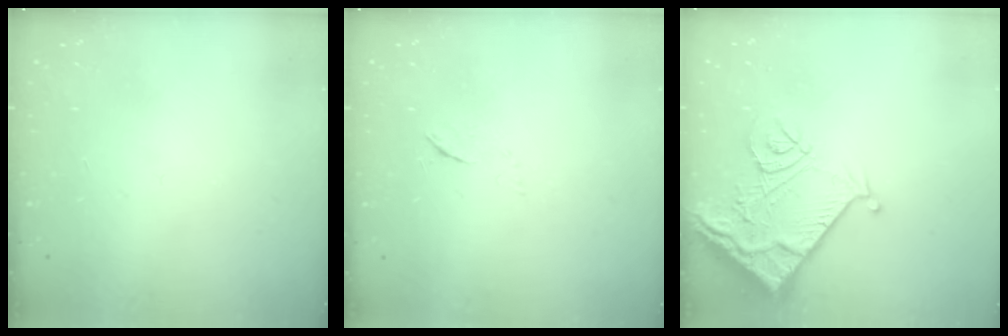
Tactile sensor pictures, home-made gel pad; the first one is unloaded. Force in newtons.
{"total": 3.7, "press": 3.7, "slide": 0.4}
{"total": 13.6, "press": 13.5, "slide": 1.7}